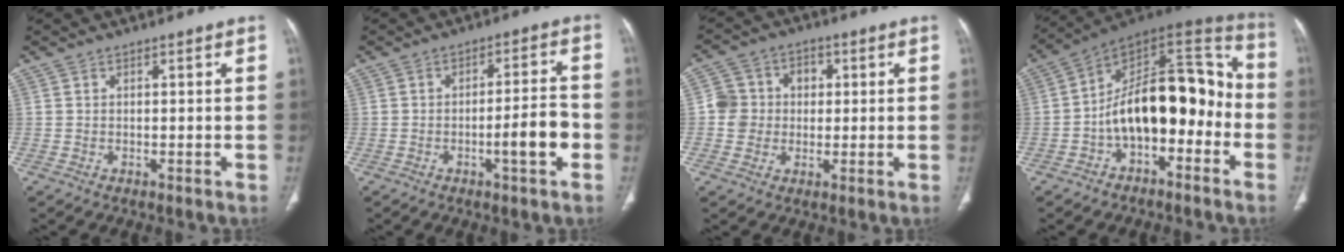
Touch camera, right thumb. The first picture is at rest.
{"total": 7.6, "force": [-2.6, 1.5, 6.9], "torque": [-0.101, 0.022, -0.039]}
{"total": 7.3, "force": [0.2, 6.9, 2.3], "torque": [-0.009, 0.018, -0.003]}
{"total": 19.4, "force": [-4.5, 10.8, 15.4], "torque": [-0.199, 0.086, -0.074]}